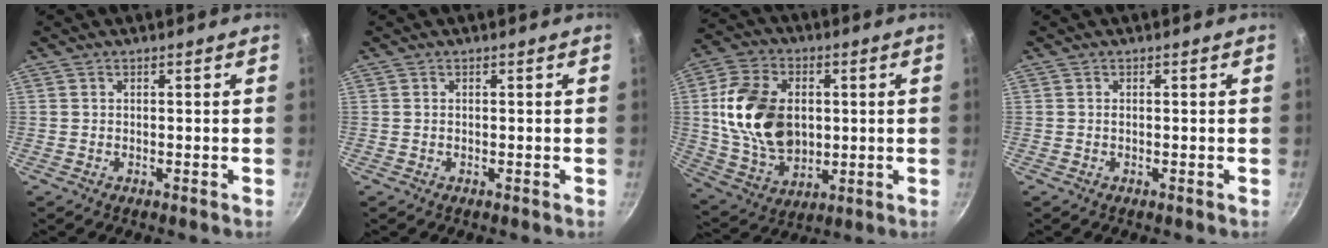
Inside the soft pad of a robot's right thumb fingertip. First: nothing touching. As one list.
[{"total": 0.0}, {"total": 18.7, "force": [1.7, 13.2, 13.1], "torque": [-0.225, 0.000, 0.038]}, {"total": 0.0}]